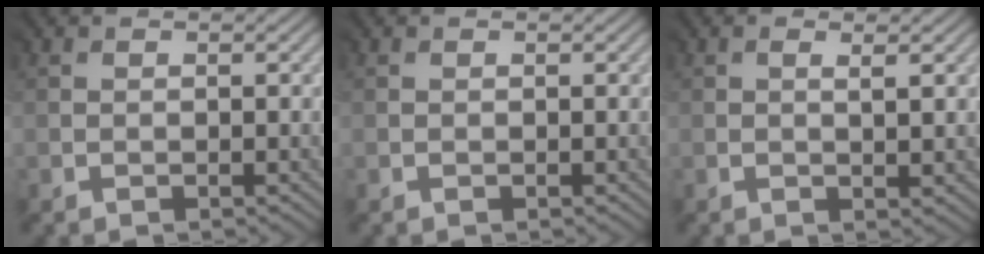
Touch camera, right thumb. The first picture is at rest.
{"total": 0.0}
{"total": 1.6, "force": [0.6, -0.2, 1.5], "torque": [-0.032, -0.002, 0.007]}